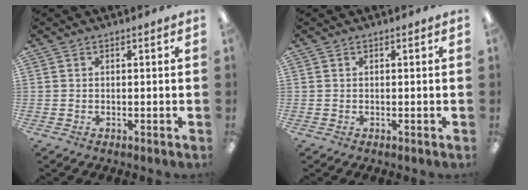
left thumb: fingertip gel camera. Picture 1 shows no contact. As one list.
[{"total": 0.0}]